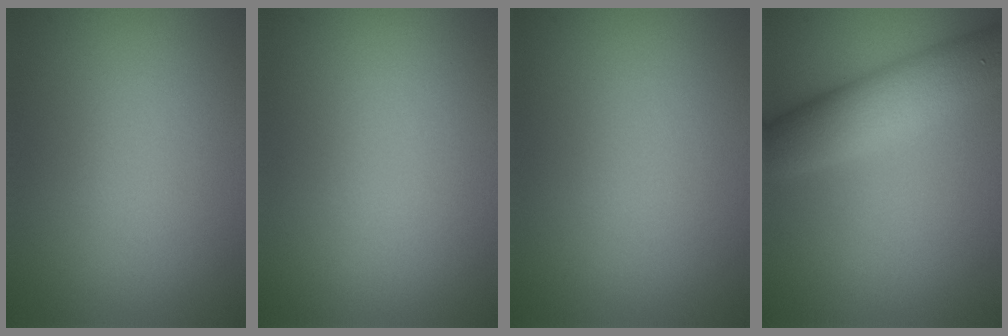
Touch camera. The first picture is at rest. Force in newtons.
{"total": 0.0}
{"total": 0.0}
{"total": 6.5, "press": 6.5, "slide": 0.2}